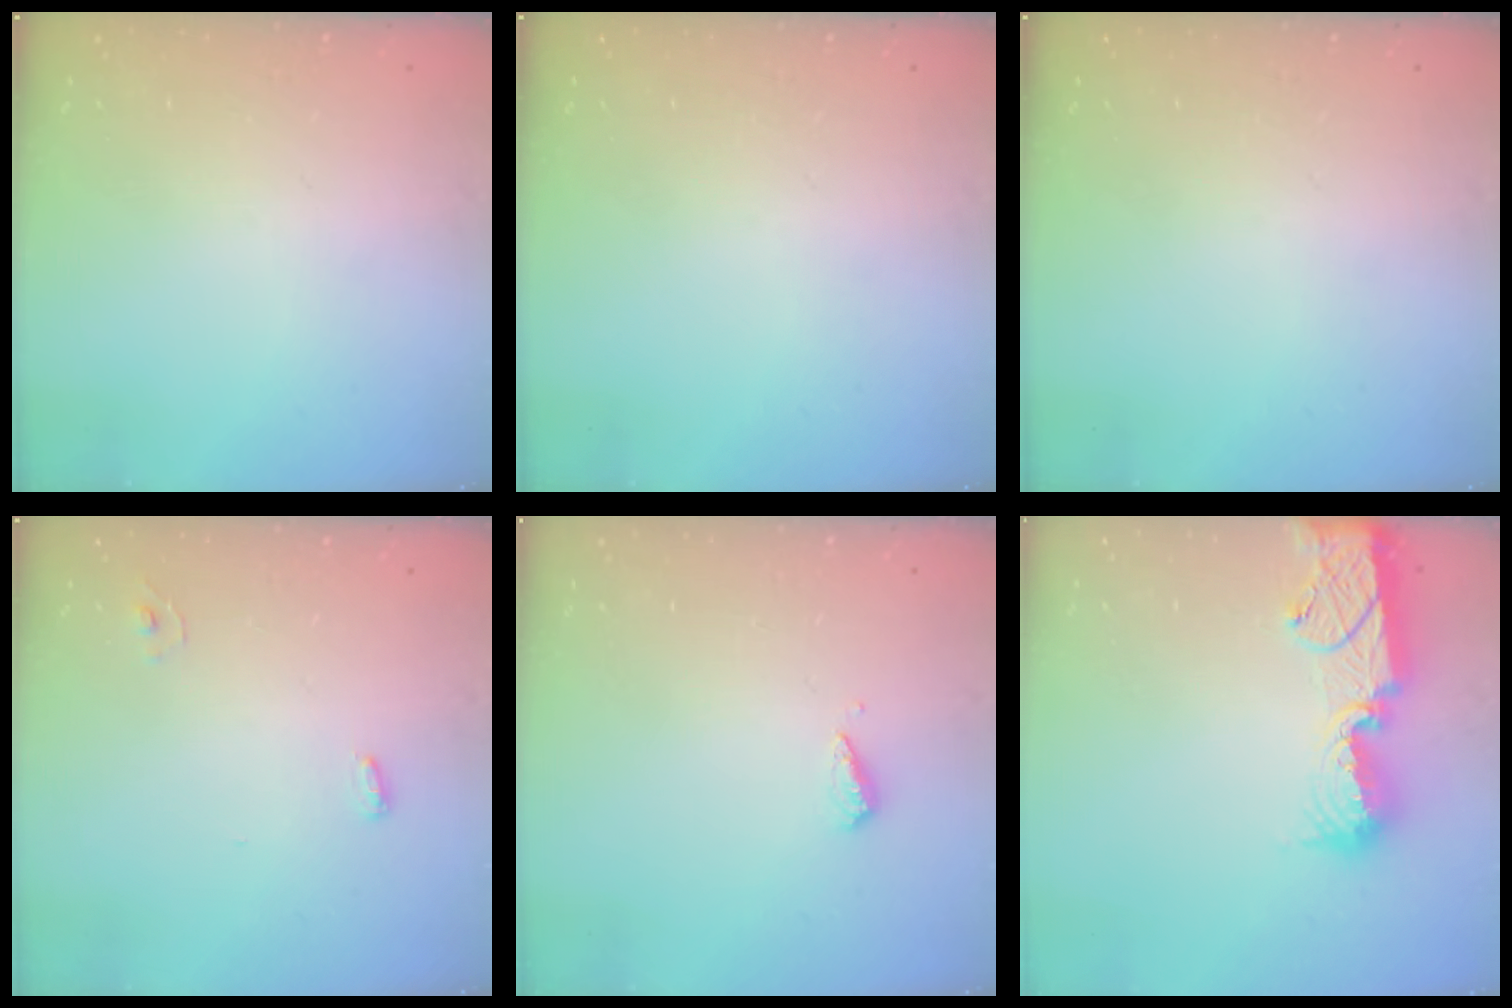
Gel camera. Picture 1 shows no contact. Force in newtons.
{"total": 0.0}
{"total": 0.0}
{"total": 4.4, "press": 3.9, "slide": 2.1}
{"total": 3.0, "press": 3.0, "slide": 0.2}
{"total": 13.4, "press": 13.2, "slide": 2.3}